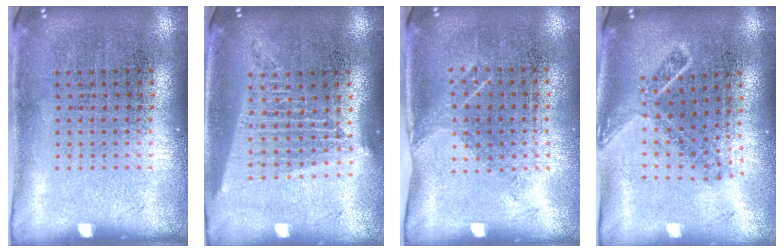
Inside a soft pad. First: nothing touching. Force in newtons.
{"total": 1.8, "press": 1.6, "slide": 0.8}
{"total": 1.1, "press": 1.0, "slide": 0.6}
{"total": 1.8, "press": 1.4, "slide": 1.2}